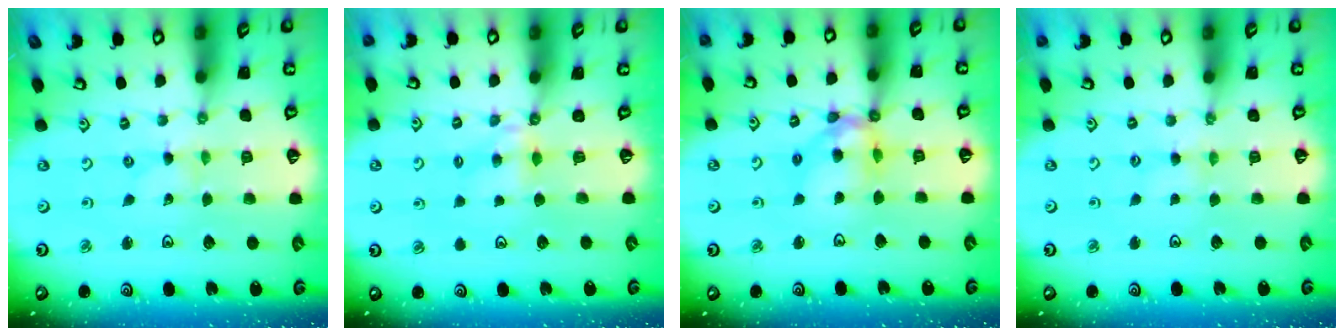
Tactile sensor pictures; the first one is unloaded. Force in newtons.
{"total": 4.6, "press": 4.5, "slide": 0.7}
{"total": 11.7, "press": 11.6, "slide": 1.2}
{"total": 2.4, "press": 2.4, "slide": 0.4}